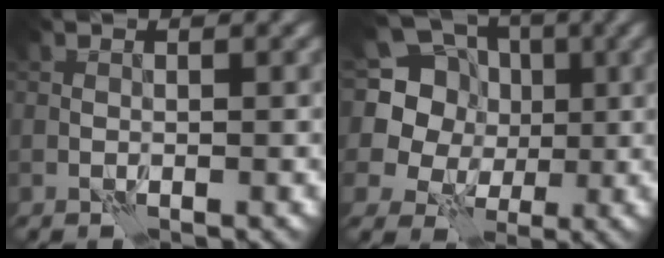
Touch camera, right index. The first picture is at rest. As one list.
[{"total": 13.3, "force": [4.0, 11.5, 5.5], "torque": [-0.134, 0.035, 0.049]}]